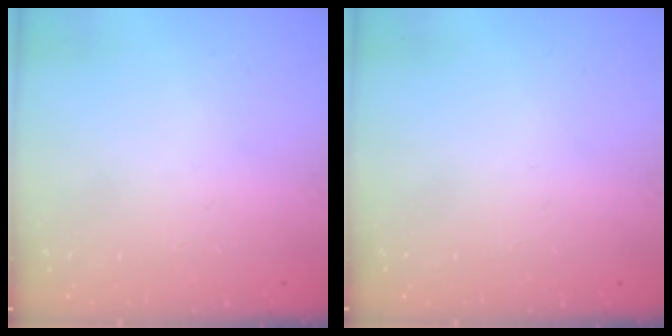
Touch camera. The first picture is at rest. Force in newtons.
{"total": 0.0}